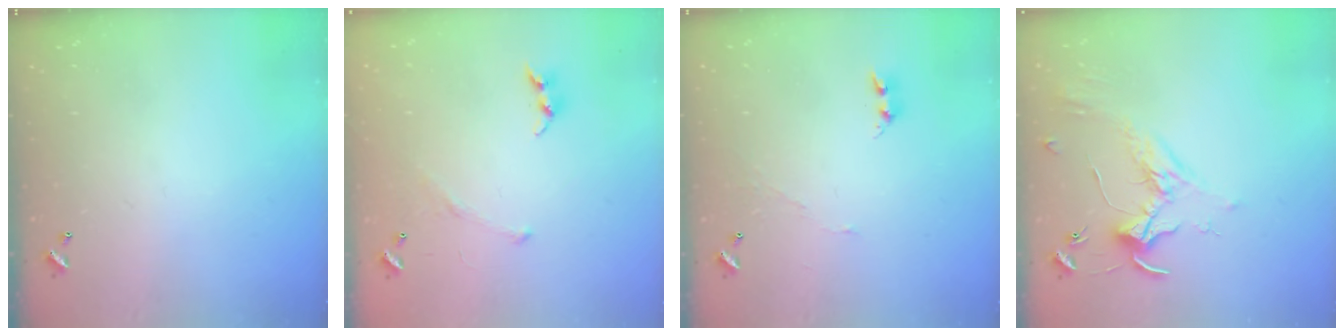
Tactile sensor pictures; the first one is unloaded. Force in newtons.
{"total": 3.9, "press": 3.9, "slide": 0.8}
{"total": 4.7, "press": 4.7, "slide": 0.3}
{"total": 1.8, "press": 1.8, "slide": 0.4}